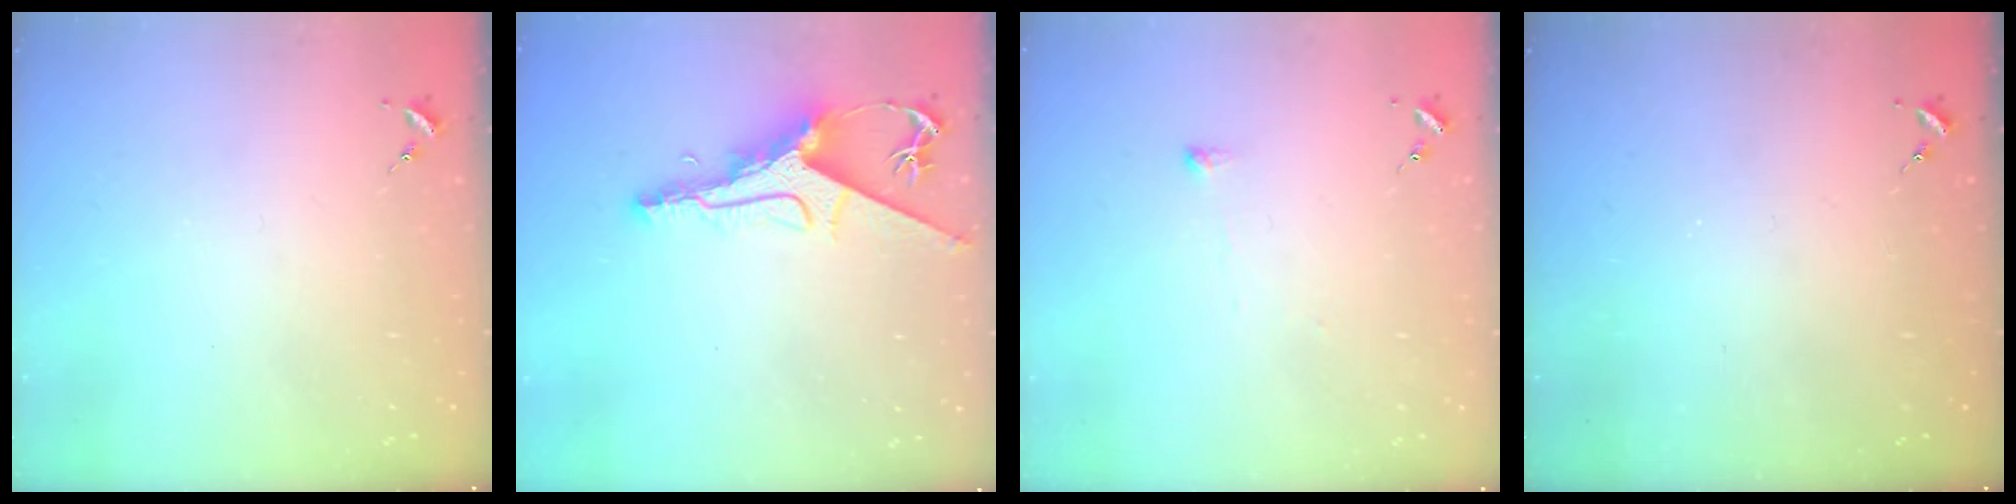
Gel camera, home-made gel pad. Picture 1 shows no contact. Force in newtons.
{"total": 11.4, "press": 11.3, "slide": 1.0}
{"total": 2.7, "press": 2.6, "slide": 0.5}
{"total": 0.0}